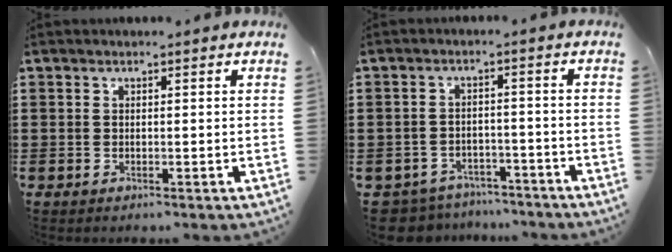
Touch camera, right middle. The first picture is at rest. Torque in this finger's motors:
{"motor_torque": [-0.09, 0.11, 0.02, -0.01]}